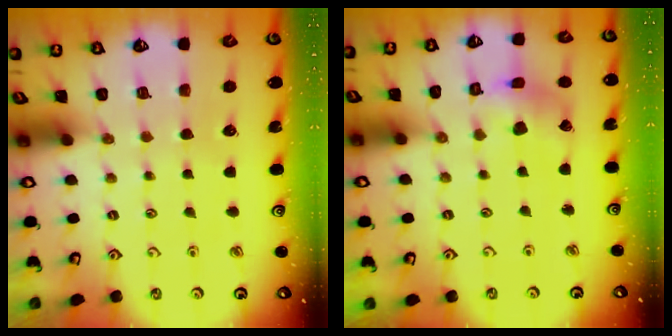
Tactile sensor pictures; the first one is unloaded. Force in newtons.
{"total": 6.0, "press": 6.0, "slide": 0.6}